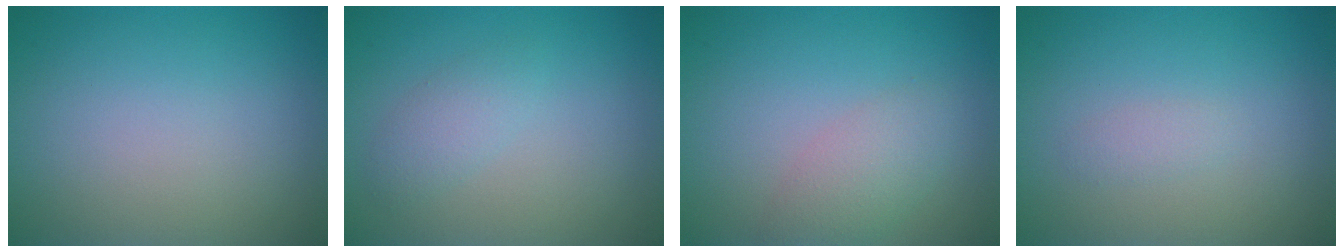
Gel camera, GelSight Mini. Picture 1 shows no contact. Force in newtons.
{"total": 1.6, "press": 1.6, "slide": 0.0}
{"total": 2.7, "press": 2.7, "slide": 0.1}
{"total": 0.8, "press": 0.8, "slide": 0.1}